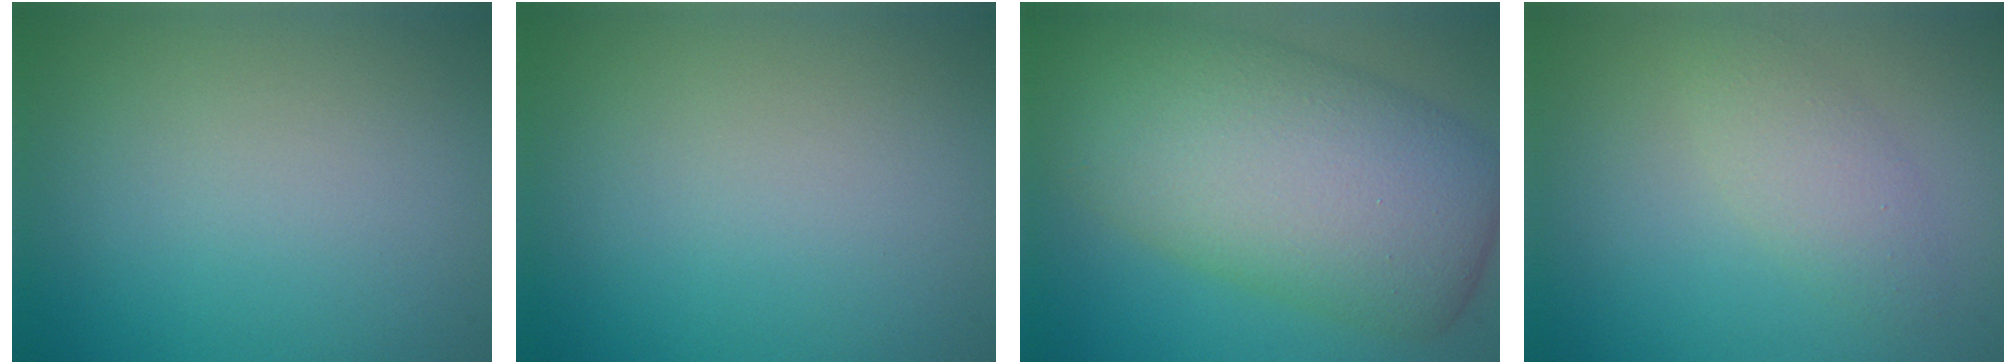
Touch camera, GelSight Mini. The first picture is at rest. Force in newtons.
{"total": 0.0}
{"total": 12.1, "press": 12.1, "slide": 0.4}
{"total": 2.3, "press": 2.3, "slide": 0.2}